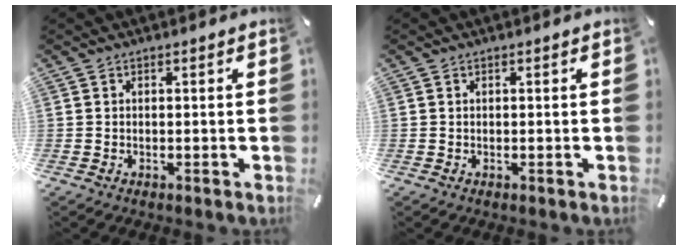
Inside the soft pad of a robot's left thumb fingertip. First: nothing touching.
{"total": 0.0}